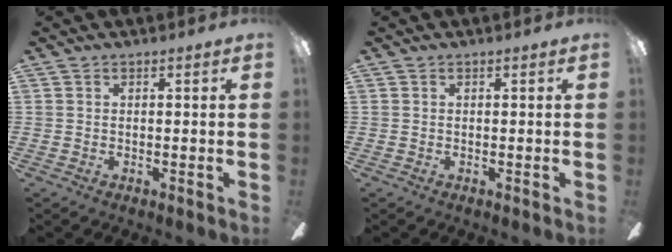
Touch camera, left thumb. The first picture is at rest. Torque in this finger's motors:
{"motor_torque": [0.00, 0.00, -0.06, 0.07, 0.00]}